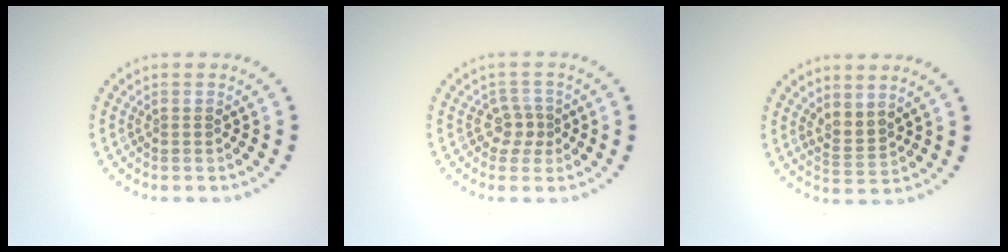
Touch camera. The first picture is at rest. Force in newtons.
{"total": 2.0, "press": 1.5, "slide": 1.3}
{"total": 2.1, "press": 1.6, "slide": 1.3}